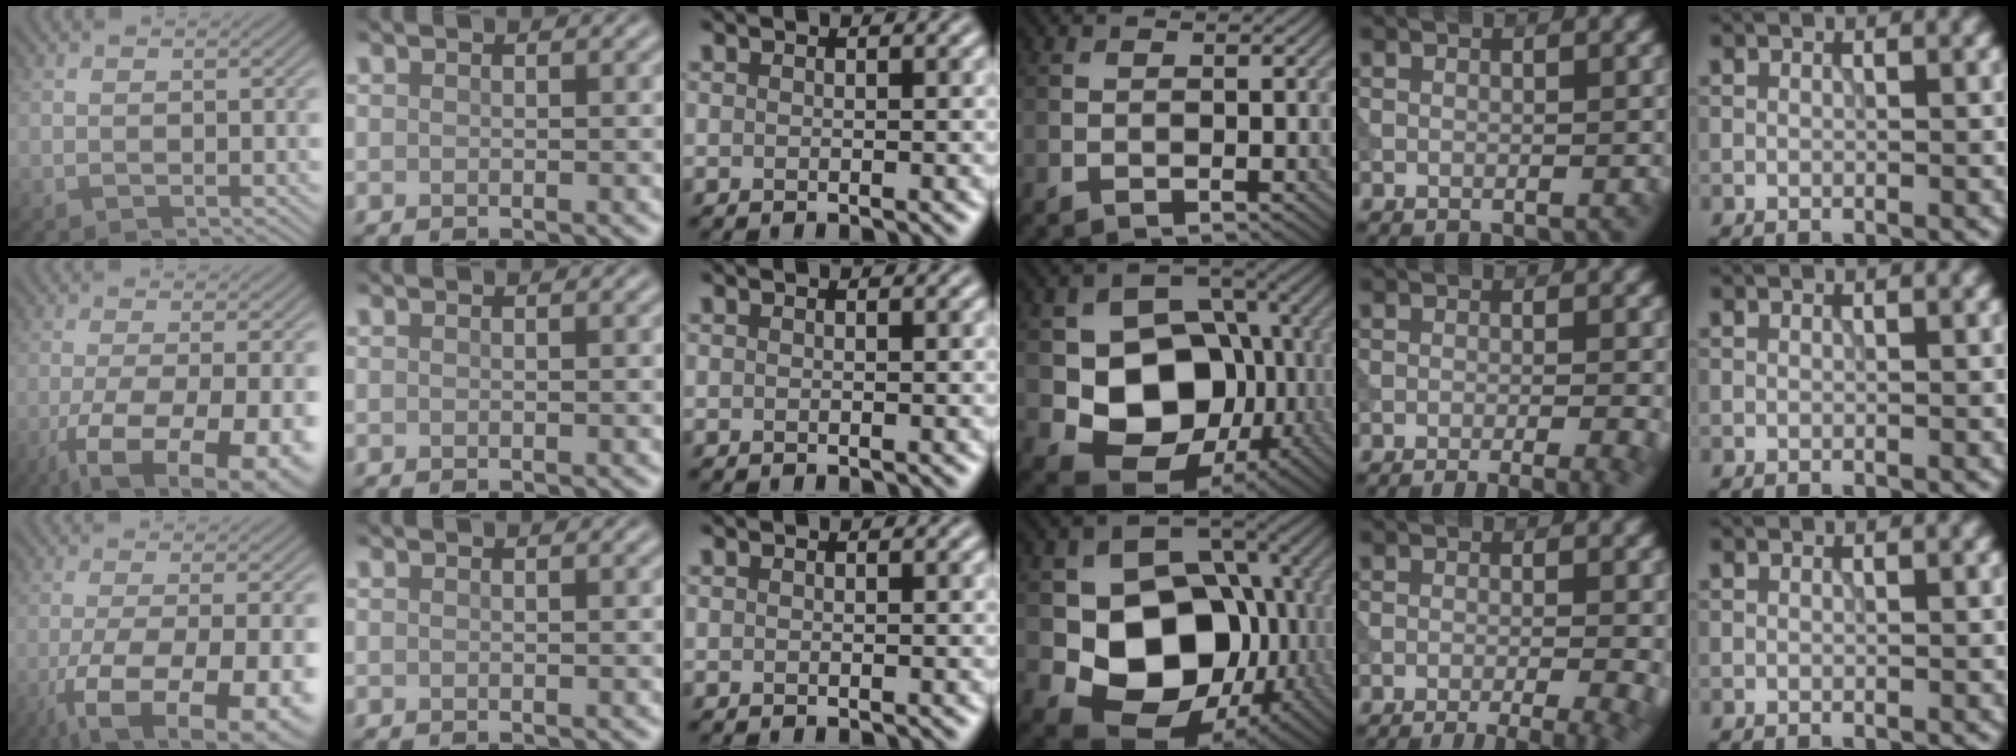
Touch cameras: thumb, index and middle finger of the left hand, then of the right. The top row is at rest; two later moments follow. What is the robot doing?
{"motion": "extract", "object": "tissue"}